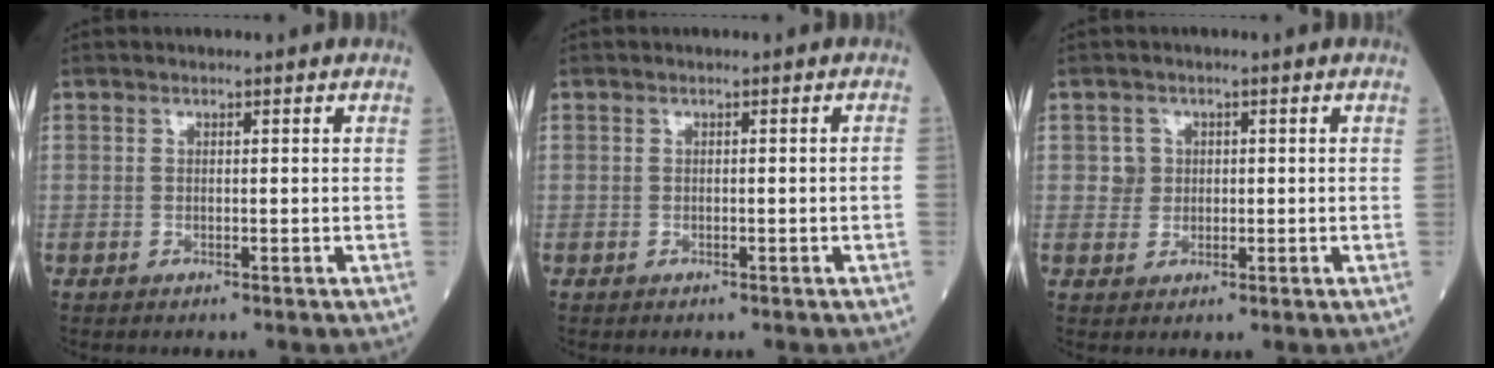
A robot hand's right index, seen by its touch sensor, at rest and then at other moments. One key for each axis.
{"total": 0.6, "fx": -0.2, "fy": -0.1, "fz": 0.5, "tx": -0.010, "ty": 0.000, "tz": 0.000}
{"total": 2.2, "fx": 0.4, "fy": 2.1, "fz": 0.1, "tx": 0.005, "ty": 0.002, "tz": 0.005}